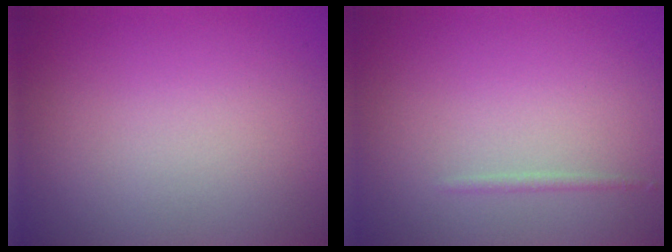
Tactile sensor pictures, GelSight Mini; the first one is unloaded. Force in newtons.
{"total": 0.6, "press": 0.6, "slide": 0.0}